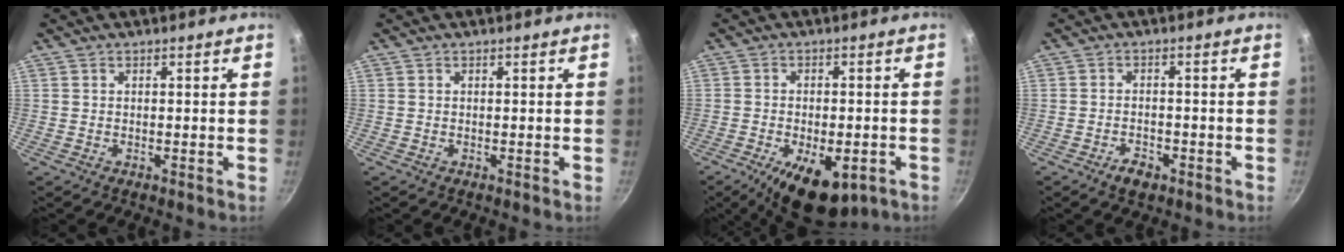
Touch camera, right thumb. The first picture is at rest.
{"total": 0.0}
{"total": 12.4, "force": [-5.6, 6.0, 9.2], "torque": [-0.120, 0.010, -0.072]}
{"total": 3.6, "force": [-2.2, 1.9, 2.1], "torque": [-0.030, 0.016, -0.036]}